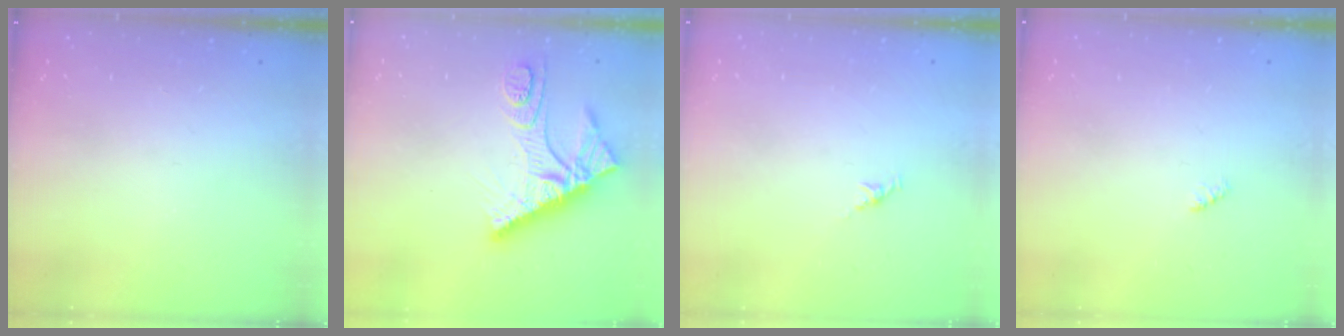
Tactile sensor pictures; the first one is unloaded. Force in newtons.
{"total": 11.8, "press": 11.7, "slide": 1.3}
{"total": 2.1, "press": 2.0, "slide": 0.7}
{"total": 2.3, "press": 2.2, "slide": 0.5}